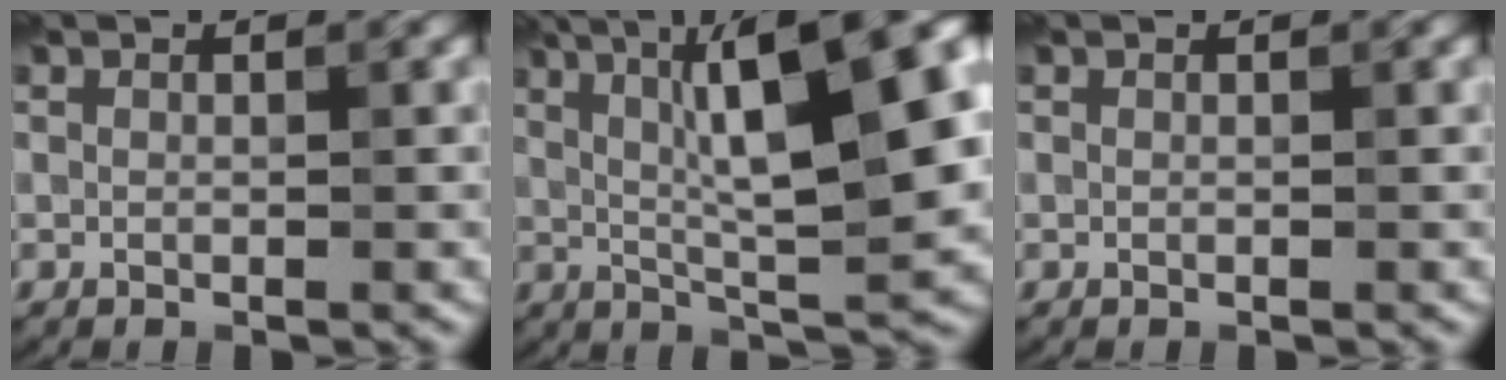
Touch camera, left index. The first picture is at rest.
{"total": 14.1, "force": [3.5, 3.8, 13.2], "torque": [-0.157, 0.030, 0.052]}
{"total": 0.0}